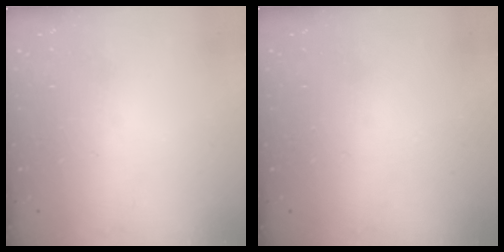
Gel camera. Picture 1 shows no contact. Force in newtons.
{"total": 0.0}